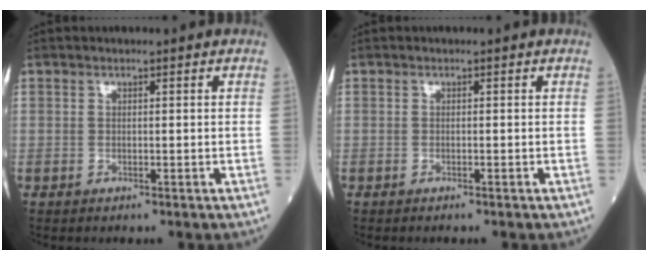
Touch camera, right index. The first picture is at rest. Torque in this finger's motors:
{"motor_torque": [-0.12, -0.06, -0.05, -0.01]}